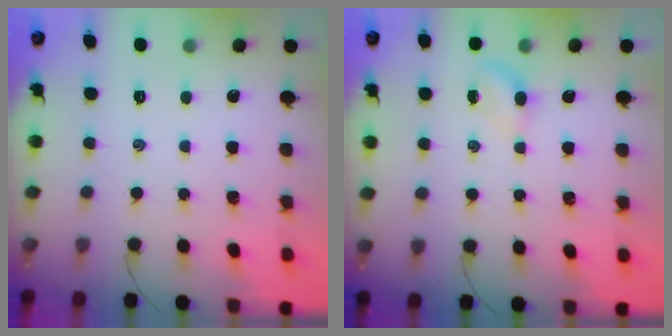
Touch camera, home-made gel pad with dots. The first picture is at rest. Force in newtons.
{"total": 2.8, "press": 2.7, "slide": 0.9}